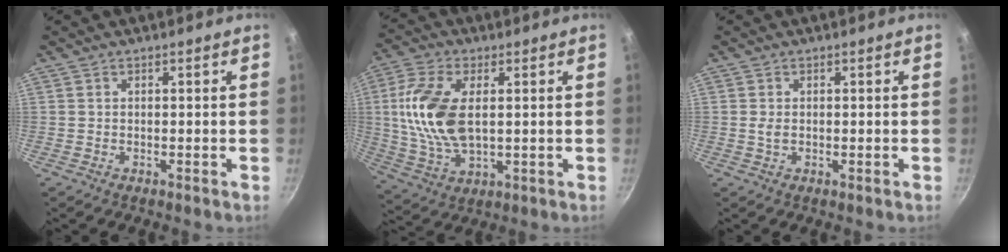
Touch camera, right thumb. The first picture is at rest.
{"total": 15.0, "force": [1.8, 7.9, 12.6], "torque": [-0.270, -0.005, 0.039]}
{"total": 1.4, "force": [0.0, 0.8, 1.2], "torque": [-0.027, -0.001, 0.000]}